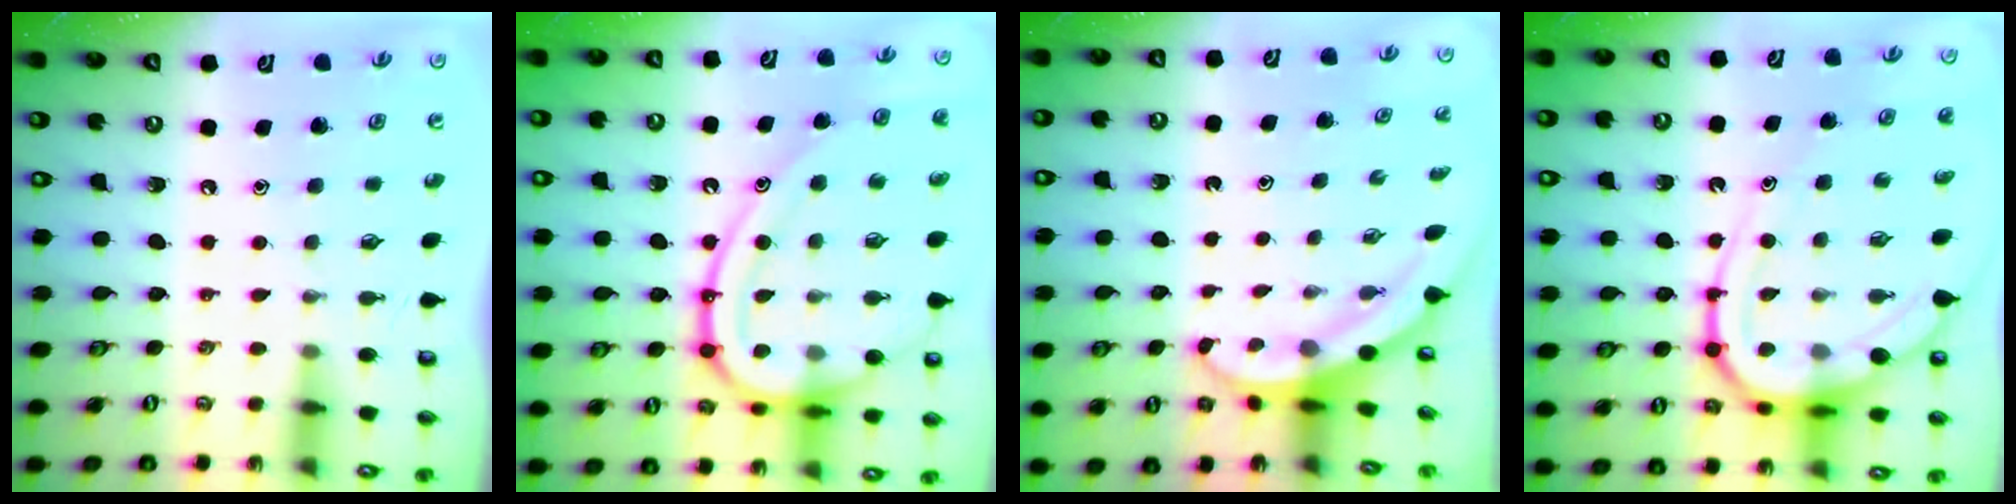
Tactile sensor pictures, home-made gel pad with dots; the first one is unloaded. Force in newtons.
{"total": 21.5, "press": 21.4, "slide": 2.1}
{"total": 3.2, "press": 3.2, "slide": 0.1}
{"total": 14.3, "press": 14.2, "slide": 1.4}